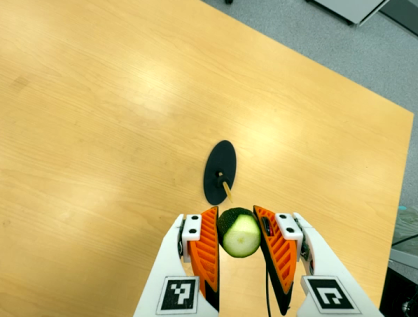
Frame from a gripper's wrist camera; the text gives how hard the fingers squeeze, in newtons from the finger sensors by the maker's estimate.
{"total": 9.5, "left": 8.8, "right": 10.1}